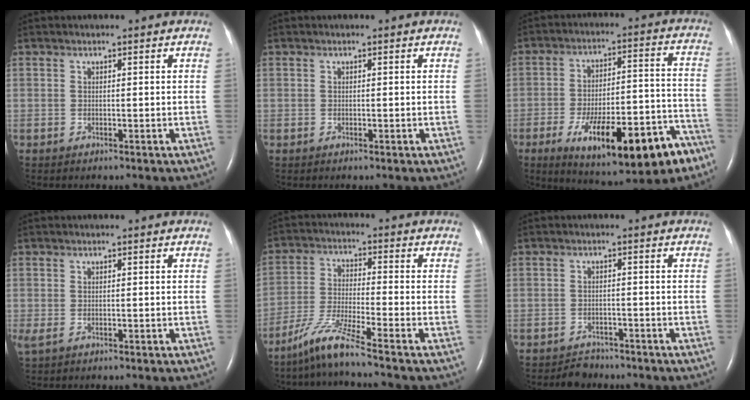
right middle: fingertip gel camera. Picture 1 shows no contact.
{"total": 0.0}
{"total": 20.4, "force": [-11.3, 5.7, 16.0], "torque": [-0.196, 0.012, -0.158]}
{"total": 1.5, "force": [-0.3, 0.8, 1.3], "torque": [-0.040, -0.003, 0.002]}
{"total": 6.9, "force": [-5.6, -1.3, 3.9], "torque": [-0.081, -0.032, -0.116]}
{"total": 2.4, "force": [-2.0, 1.1, -0.5], "torque": [-0.002, 0.001, -0.032]}